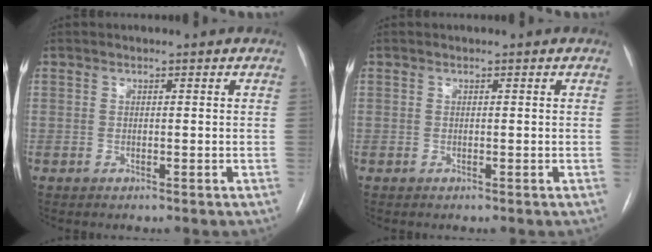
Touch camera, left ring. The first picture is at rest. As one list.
[{"total": 0.0}]